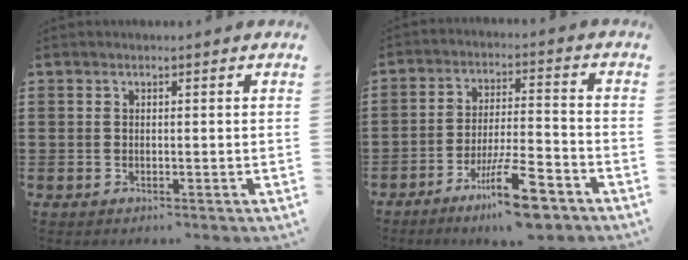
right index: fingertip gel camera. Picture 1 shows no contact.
{"total": 10.3, "force": [-6.5, 2.1, 7.7], "torque": [-0.139, 0.013, -0.119]}